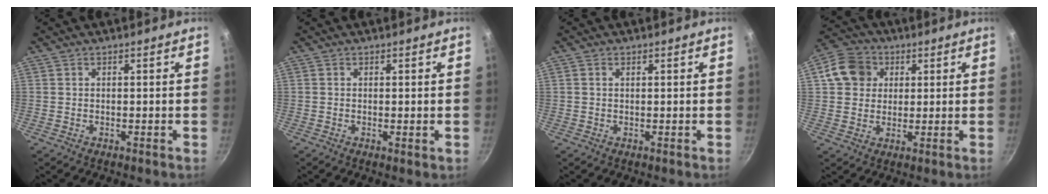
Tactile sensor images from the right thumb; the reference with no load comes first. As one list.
[{"total": 0.7, "force": [0.0, 0.1, 0.7], "torque": [-0.012, -0.003, -0.001]}, {"total": 0.8, "force": [0.4, 0.5, 0.6], "torque": [-0.011, 0.003, 0.006]}, {"total": 9.1, "force": [2.6, 7.8, 3.9], "torque": [-0.040, 0.009, 0.034]}]